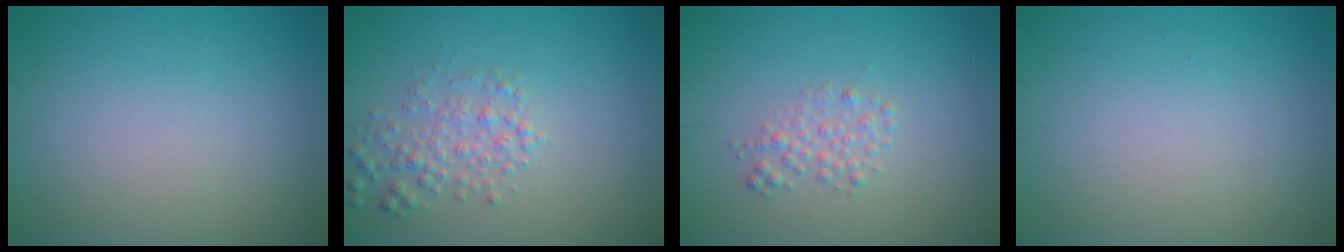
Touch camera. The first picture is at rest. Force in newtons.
{"total": 2.5, "press": 2.5, "slide": 0.1}
{"total": 1.5, "press": 1.5, "slide": 0.0}
{"total": 0.0}